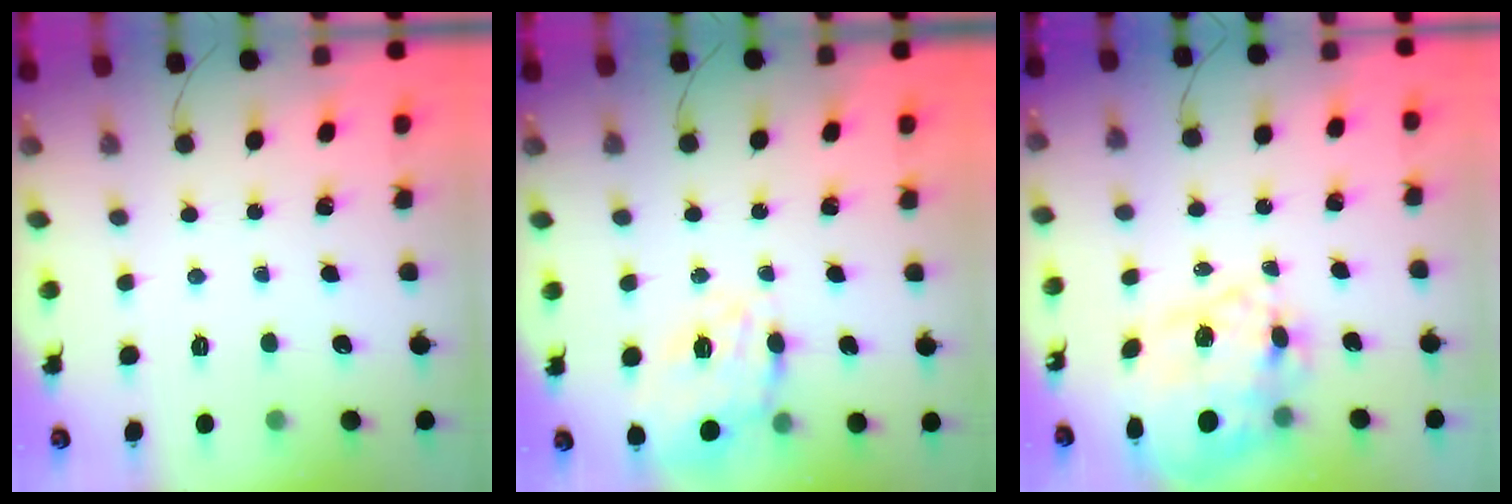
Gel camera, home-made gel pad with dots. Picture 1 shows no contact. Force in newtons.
{"total": 15.8, "press": 15.8, "slide": 0.5}
{"total": 18.9, "press": 18.5, "slide": 3.9}